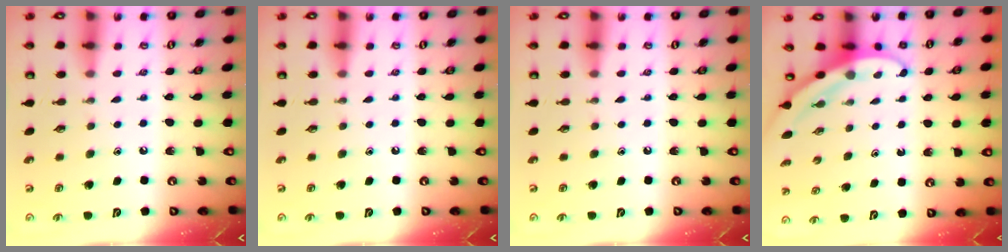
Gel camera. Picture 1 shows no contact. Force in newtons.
{"total": 0.0}
{"total": 0.0}
{"total": 3.0, "press": 3.0, "slide": 0.1}